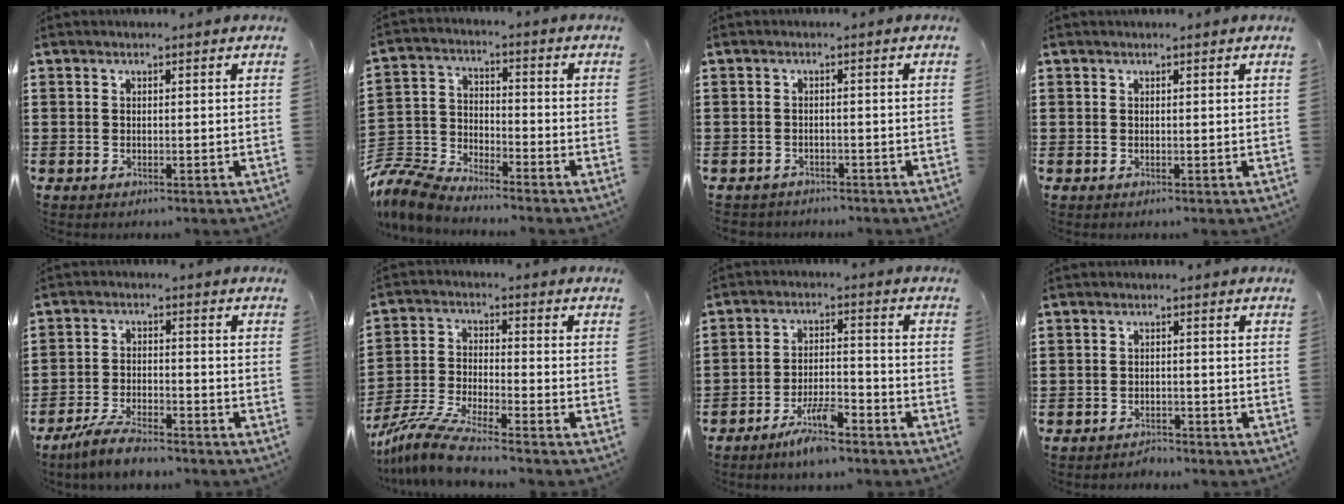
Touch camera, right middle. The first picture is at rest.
{"total": 8.7, "force": [-8.4, 1.5, 1.8], "torque": [-0.064, 0.005, -0.176]}
{"total": 1.5, "force": [-1.4, 0.3, -0.1], "torque": [-0.003, 0.001, -0.033]}
{"total": 0.0}
{"total": 5.3, "force": [-4.7, 0.9, 2.3], "torque": [-0.052, -0.001, -0.093]}
{"total": 8.3, "force": [-7.4, 0.3, 3.7], "torque": [-0.091, -0.006, -0.149]}
{"total": 6.5, "force": [-5.2, 1.2, 3.7], "torque": [-0.080, -0.001, -0.099]}
{"total": 1.9, "force": [-1.9, 0.3, -0.2], "torque": [-0.003, 0.002, -0.043]}